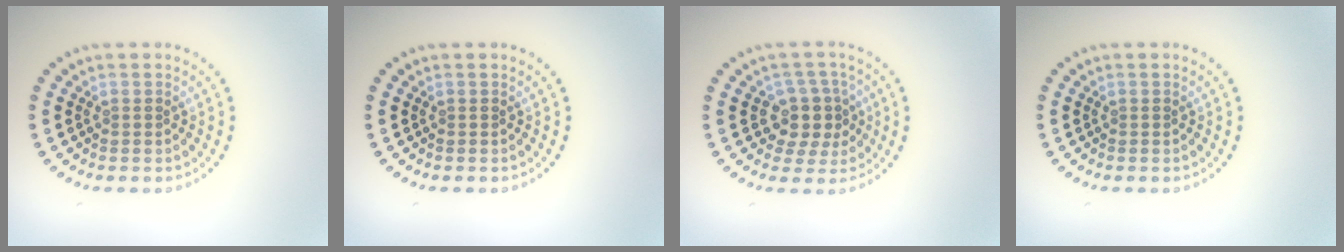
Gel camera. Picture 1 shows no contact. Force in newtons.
{"total": 0.0}
{"total": 3.6, "press": 3.1, "slide": 1.8}
{"total": 0.0}